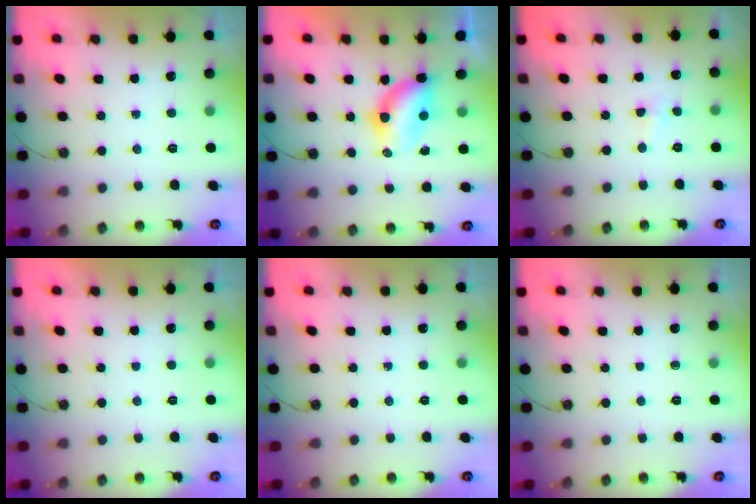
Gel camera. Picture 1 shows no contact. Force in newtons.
{"total": 6.4, "press": 6.2, "slide": 1.5}
{"total": 2.1, "press": 2.0, "slide": 0.3}
{"total": 0.0}
{"total": 0.0}
{"total": 0.0}